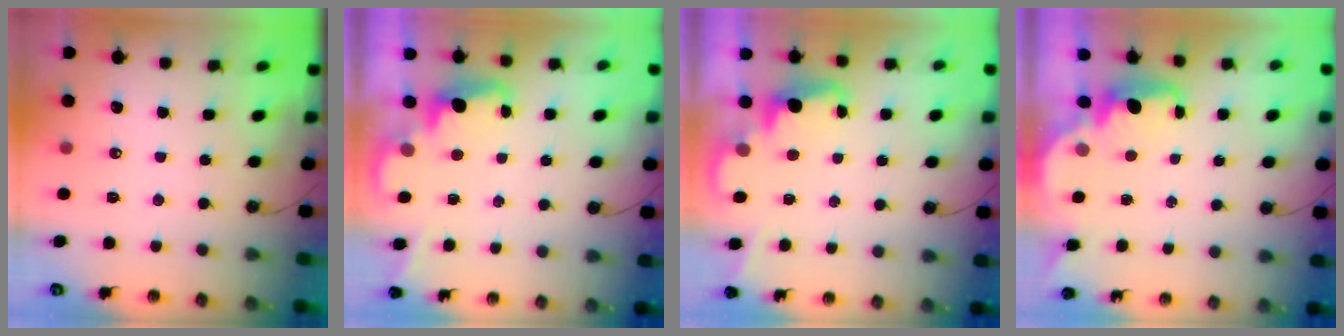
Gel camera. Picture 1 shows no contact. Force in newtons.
{"total": 2.4, "press": 2.3, "slide": 0.6}
{"total": 2.3, "press": 2.2, "slide": 0.5}
{"total": 2.2, "press": 2.1, "slide": 0.6}